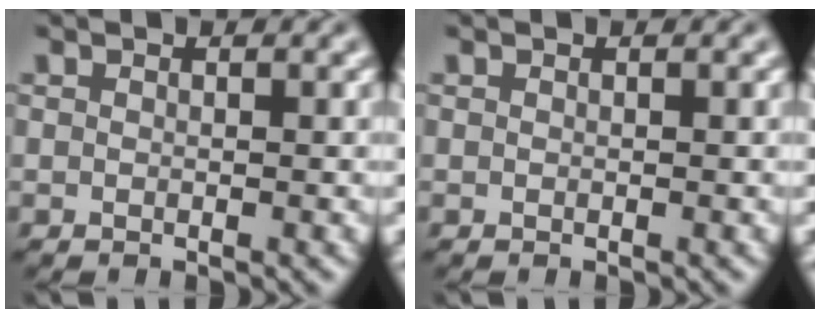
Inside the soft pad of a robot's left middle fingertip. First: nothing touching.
{"total": 0.0}